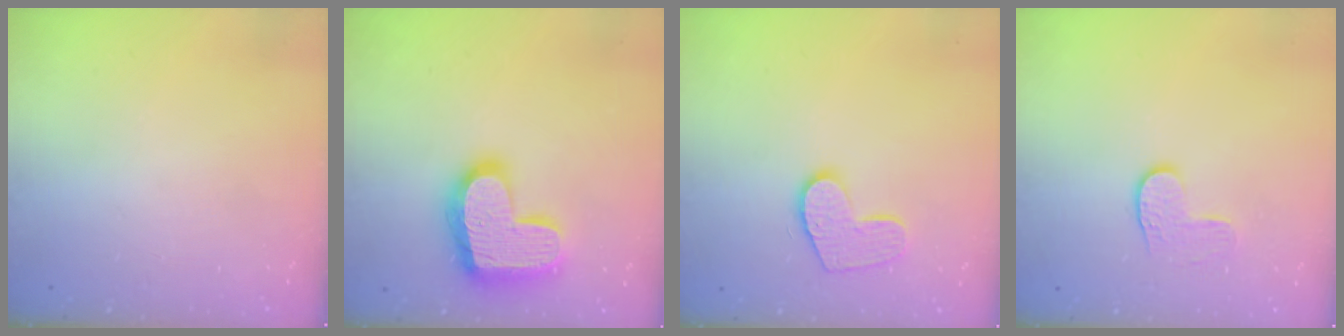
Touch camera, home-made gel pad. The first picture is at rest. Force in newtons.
{"total": 19.2, "press": 19.2, "slide": 1.3}
{"total": 10.6, "press": 10.5, "slide": 0.8}
{"total": 4.7, "press": 4.7, "slide": 0.4}